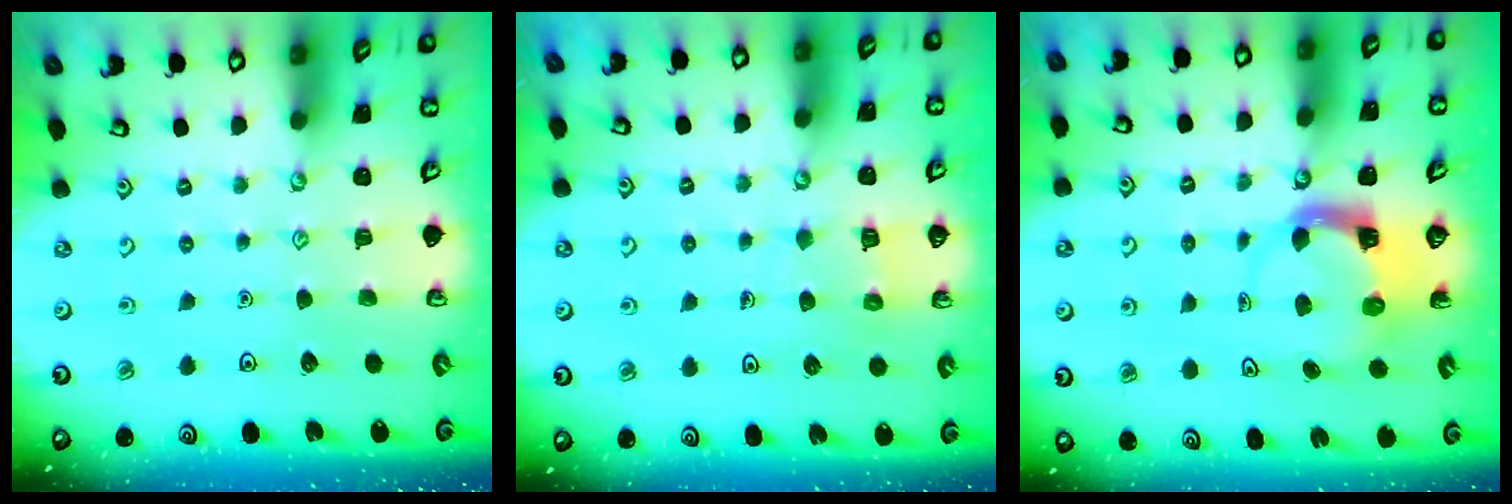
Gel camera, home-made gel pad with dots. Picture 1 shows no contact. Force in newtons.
{"total": 5.9, "press": 5.9, "slide": 0.3}
{"total": 3.9, "press": 3.9, "slide": 0.6}